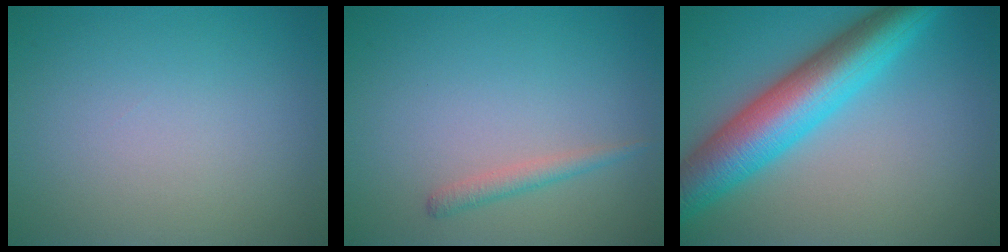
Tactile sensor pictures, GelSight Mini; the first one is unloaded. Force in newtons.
{"total": 1.4, "press": 1.3, "slide": 0.1}
{"total": 9.0, "press": 9.0, "slide": 0.0}